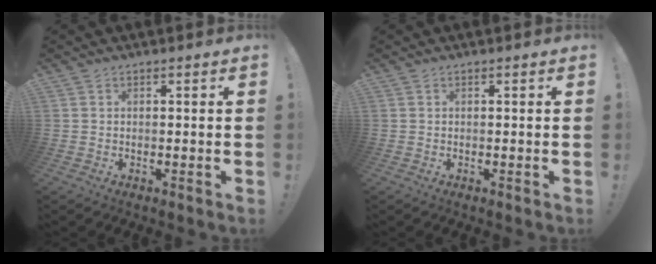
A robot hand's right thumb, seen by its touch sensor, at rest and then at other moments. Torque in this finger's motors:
{"motor_torque": [0.00, 0.00, 0.00, 0.00, 0.00]}